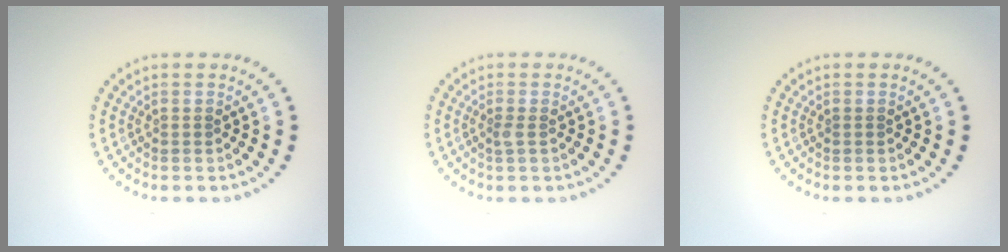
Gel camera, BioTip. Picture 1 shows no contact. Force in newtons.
{"total": 0.7, "press": 0.5, "slide": 0.4}
{"total": 0.0}